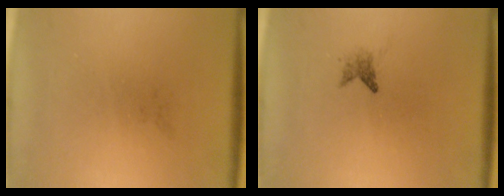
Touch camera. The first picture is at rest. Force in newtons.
{"total": 1.2}